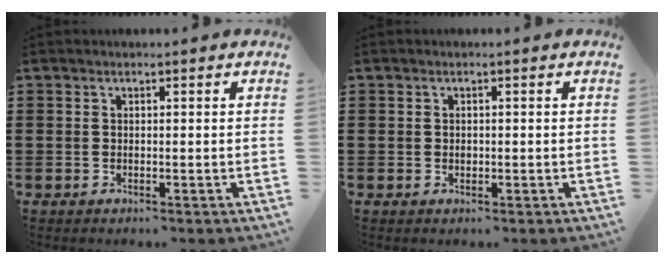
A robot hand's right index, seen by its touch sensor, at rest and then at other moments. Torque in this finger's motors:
{"motor_torque": [1.24, 0.90, 0.08, 0.03]}